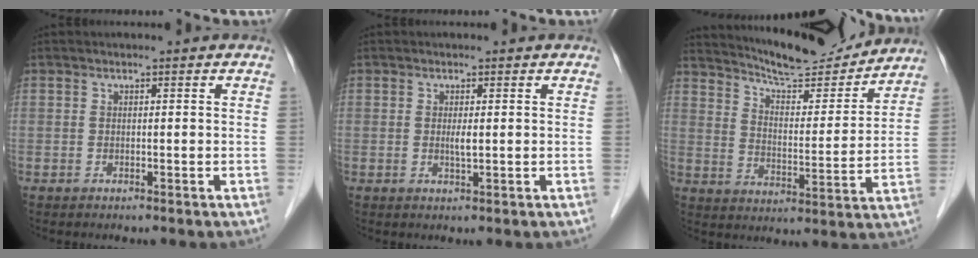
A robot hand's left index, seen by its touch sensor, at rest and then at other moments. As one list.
[{"total": 1.3, "force": [-0.3, 0.1, 1.3], "torque": [-0.028, -0.008, -0.005]}, {"total": 15.0, "force": [14.2, 1.8, 4.6], "torque": [-0.077, -0.014, 0.209]}]